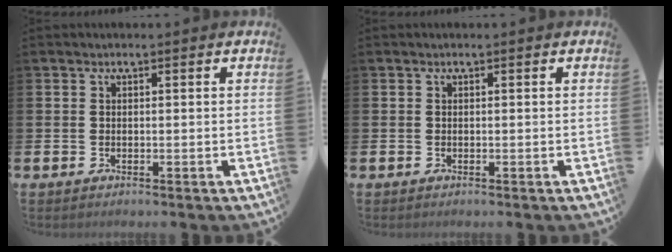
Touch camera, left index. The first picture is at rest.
{"total": 0.0}